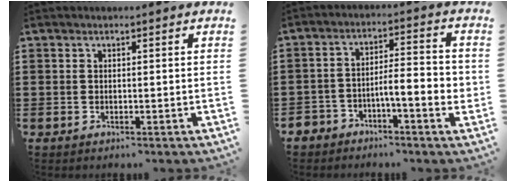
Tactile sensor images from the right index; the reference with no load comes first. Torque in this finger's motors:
{"motor_torque": [1.47, 0.67, 0.24, 0.07]}